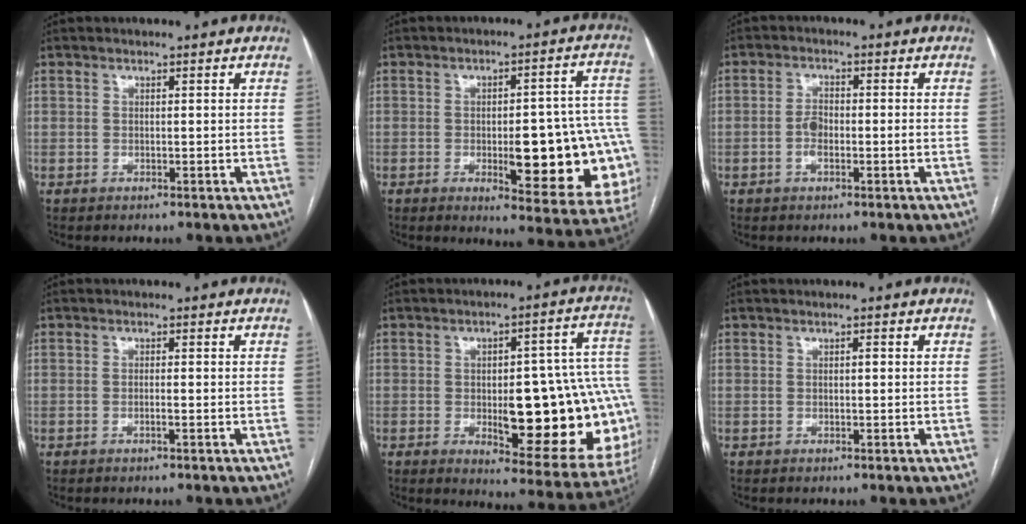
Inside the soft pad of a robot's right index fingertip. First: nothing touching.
{"total": 19.3, "force": [-4.0, 5.5, 18.1], "torque": [-0.132, 0.027, -0.030]}
{"total": 3.2, "force": [-0.9, 1.3, 2.8], "torque": [-0.060, 0.003, -0.017]}
{"total": 0.8, "force": [-0.4, -0.1, 0.7], "torque": [-0.014, 0.000, -0.007]}
{"total": 23.4, "force": [-3.3, 7.0, 22.0], "torque": [-0.186, 0.031, -0.019]}
{"total": 0.6, "force": [0.1, 0.2, 0.5], "torque": [-0.009, 0.002, 0.000]}